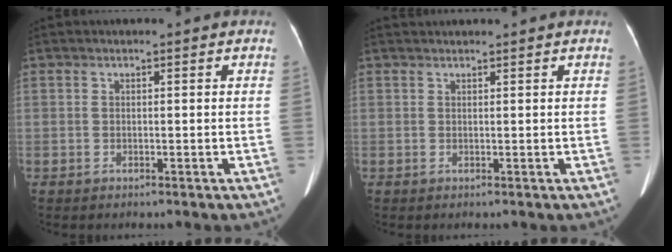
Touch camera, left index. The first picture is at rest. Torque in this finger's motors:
{"motor_torque": [0.04, -0.04, -0.07, -0.01]}